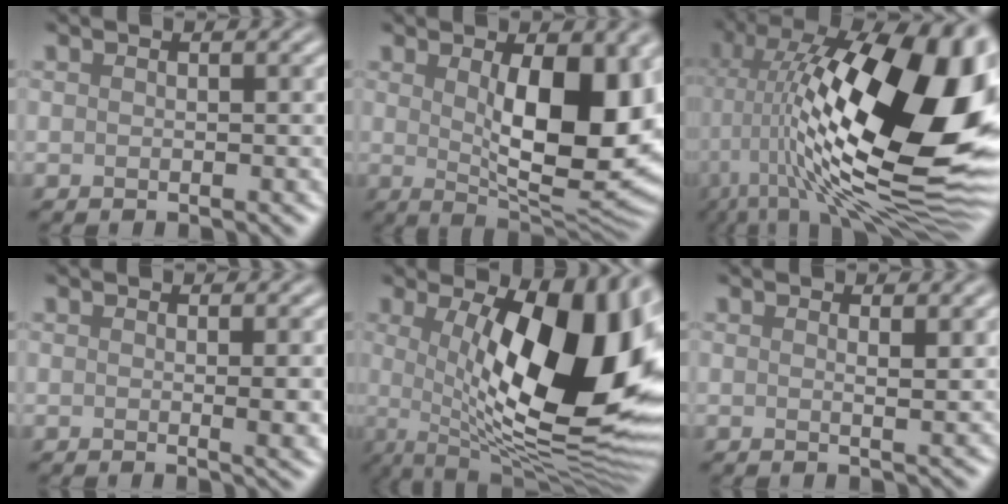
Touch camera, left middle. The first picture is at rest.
{"total": 11.2, "force": [1.6, 4.3, 10.2], "torque": [-0.139, -0.009, 0.029]}
{"total": 20.7, "force": [2.1, 8.8, 18.6], "torque": [-0.302, 0.025, 0.030]}
{"total": 2.6, "force": [0.2, 0.7, 2.5], "torque": [-0.026, -0.003, 0.002]}
{"total": 16.2, "force": [1.5, 5.9, 15.0], "torque": [-0.195, -0.002, 0.018]}
{"total": 1.2, "force": [0.7, 0.3, 1.0], "torque": [-0.011, -0.002, 0.007]}